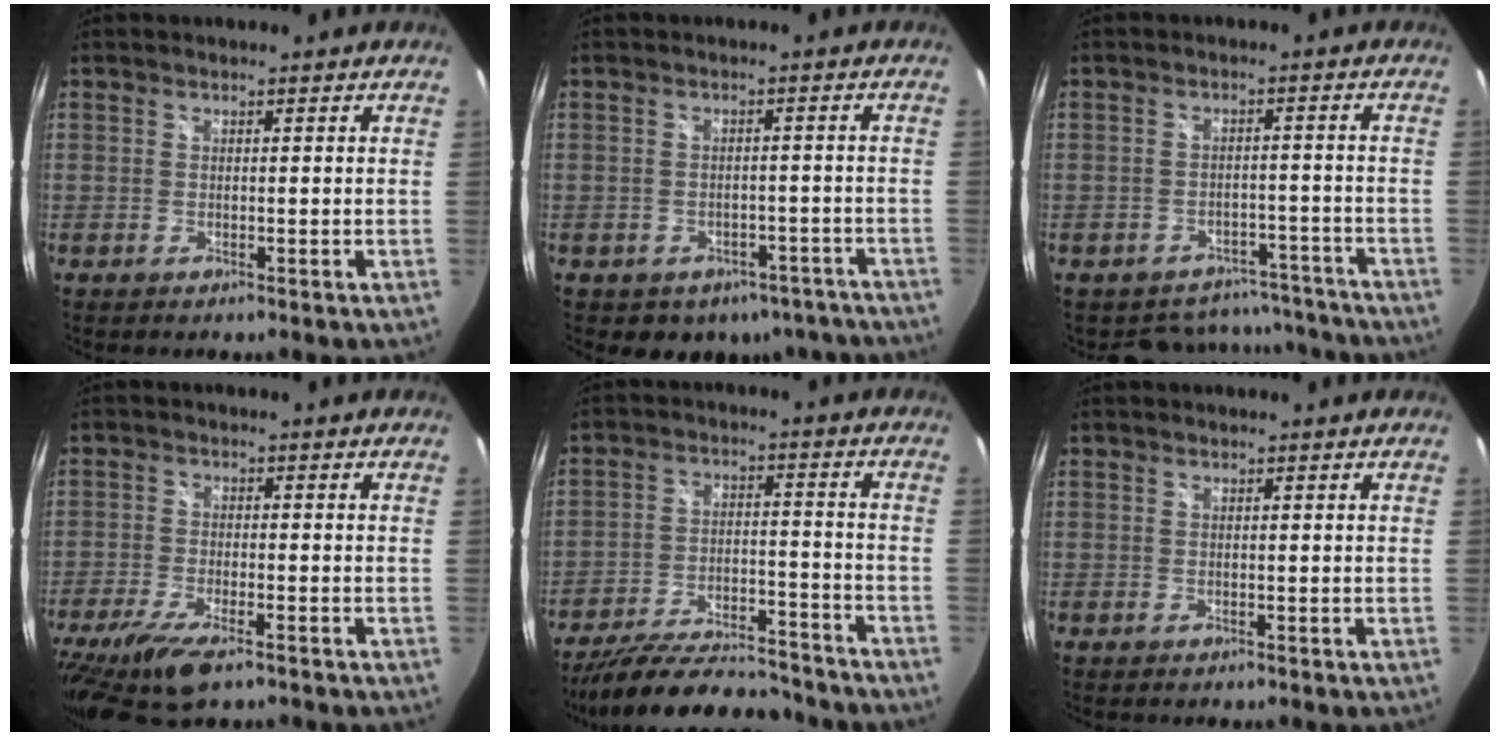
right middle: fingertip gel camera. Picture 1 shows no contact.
{"total": 11.4, "force": [-8.0, 7.4, 3.2], "torque": [-0.069, 0.012, -0.077]}
{"total": 11.3, "force": [-9.7, 5.6, 1.5], "torque": [-0.038, 0.025, -0.112]}
{"total": 12.9, "force": [-9.0, 3.8, 8.4], "torque": [-0.189, -0.047, -0.162]}
{"total": 20.5, "force": [-18.0, 4.8, 8.5], "torque": [-0.164, -0.019, -0.261]}
{"total": 0.0}